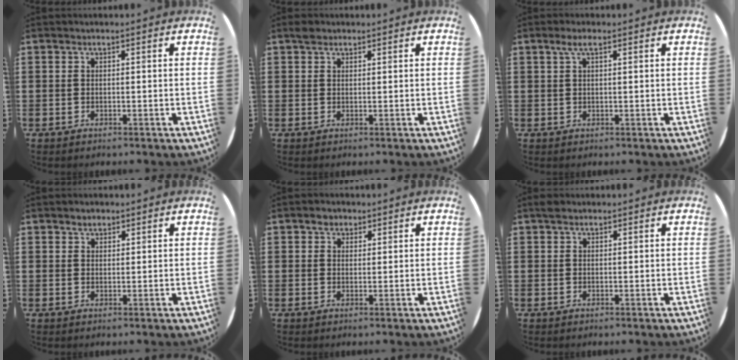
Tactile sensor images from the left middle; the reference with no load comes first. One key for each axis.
{"total": 1.1, "fx": 0.9, "fy": 0.5, "fz": 0.2, "tx": 0.002, "ty": 0.001, "tz": 0.015}
{"total": 1.9, "fx": 0.9, "fy": 0.4, "fz": 1.6, "tx": -0.032, "ty": 0.006, "tz": 0.015}
{"total": 1.4, "fx": 1.2, "fy": 0.6, "fz": 0.2, "tx": 0.003, "ty": 0.000, "tz": 0.021}
{"total": 1.7, "fx": 1.3, "fy": 1.0, "fz": 0.3, "tx": 0.001, "ty": 0.002, "tz": 0.023}
{"total": 0.8, "fx": 0.7, "fy": 0.4, "fz": 0.3, "tx": 0.002, "ty": 0.001, "tz": 0.010}